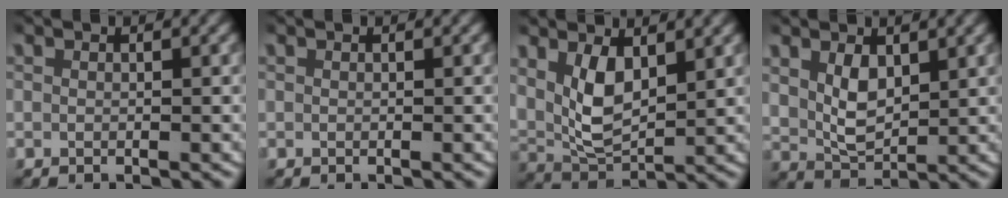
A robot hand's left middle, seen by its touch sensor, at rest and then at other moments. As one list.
[{"total": 0.0}, {"total": 5.2, "force": [2.3, 3.3, 3.3], "torque": [-0.080, -0.011, 0.046]}, {"total": 3.3, "force": [1.8, 2.0, 2.0], "torque": [-0.045, -0.019, 0.043]}]